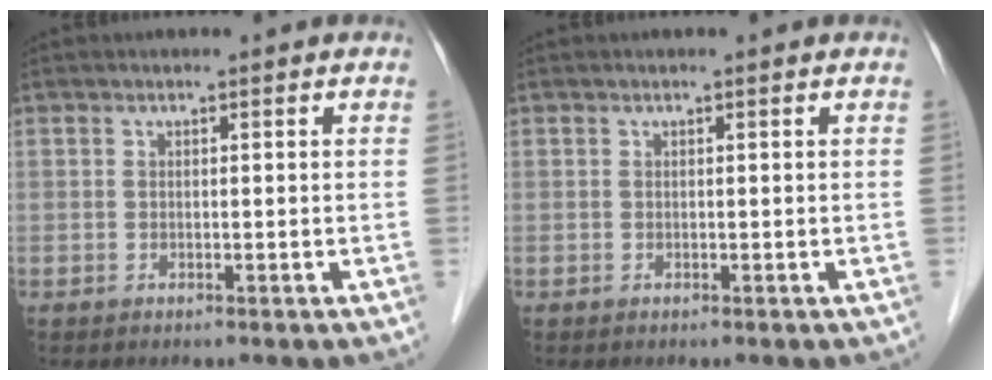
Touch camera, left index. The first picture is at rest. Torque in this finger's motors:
{"motor_torque": [-0.04, 0.00, 0.02, 0.00]}